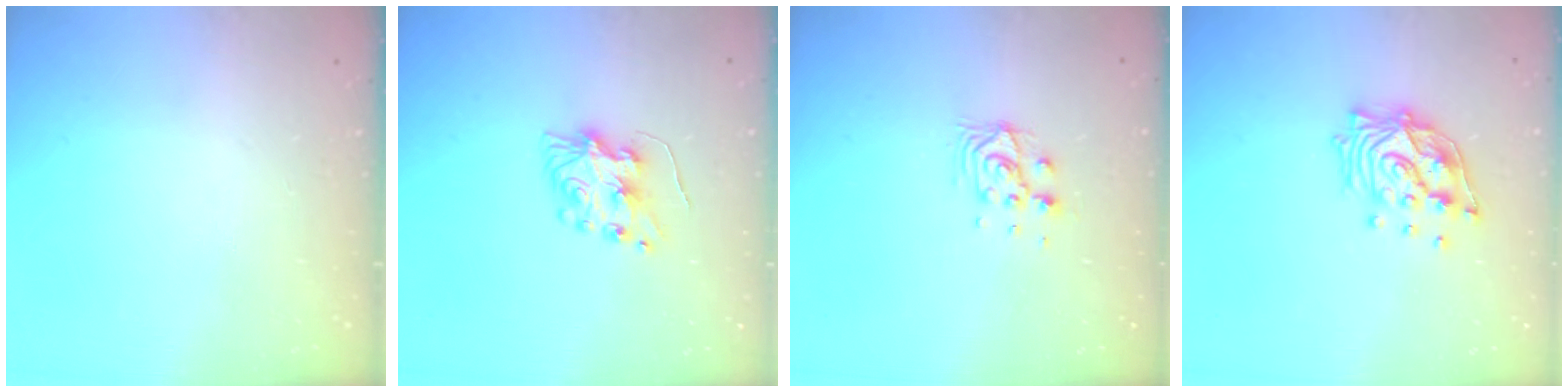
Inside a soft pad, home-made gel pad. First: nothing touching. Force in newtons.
{"total": 7.8, "press": 7.8, "slide": 0.7}
{"total": 6.9, "press": 6.9, "slide": 0.4}
{"total": 13.9, "press": 13.8, "slide": 1.4}